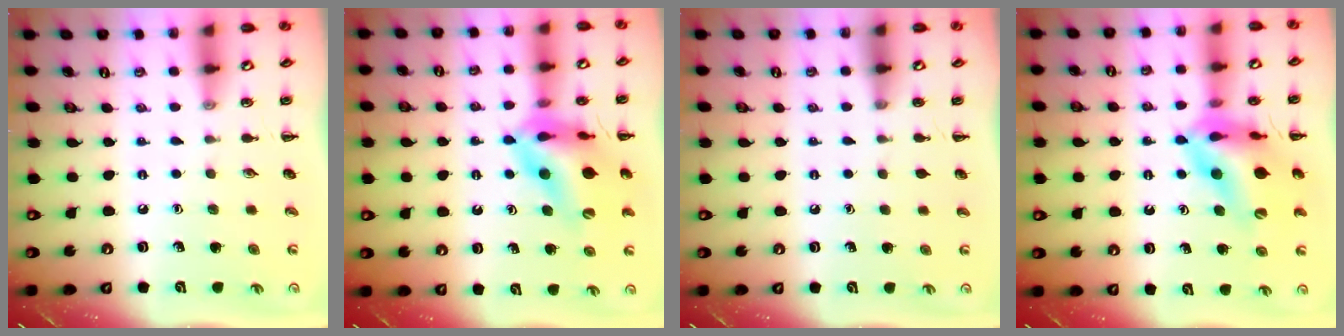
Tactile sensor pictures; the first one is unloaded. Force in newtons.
{"total": 14.8, "press": 14.2, "slide": 4.2}
{"total": 0.0}
{"total": 14.8, "press": 14.2, "slide": 4.2}